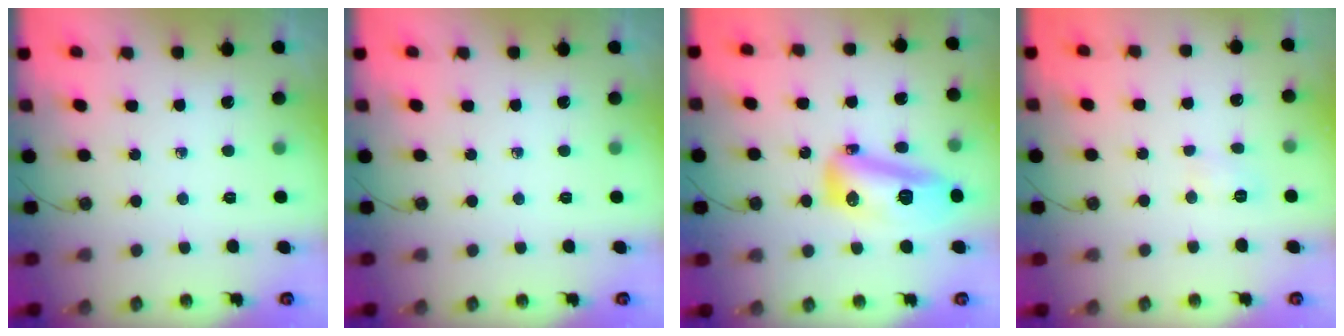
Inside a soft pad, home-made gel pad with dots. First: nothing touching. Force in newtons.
{"total": 0.0}
{"total": 15.0, "press": 14.9, "slide": 1.4}
{"total": 3.5, "press": 3.5, "slide": 0.4}